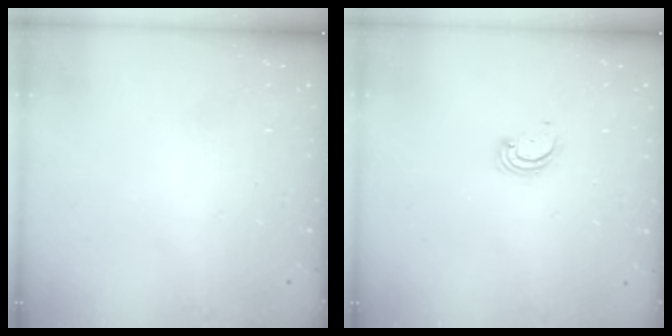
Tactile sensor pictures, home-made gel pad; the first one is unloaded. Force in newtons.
{"total": 2.6, "press": 2.6, "slide": 0.1}